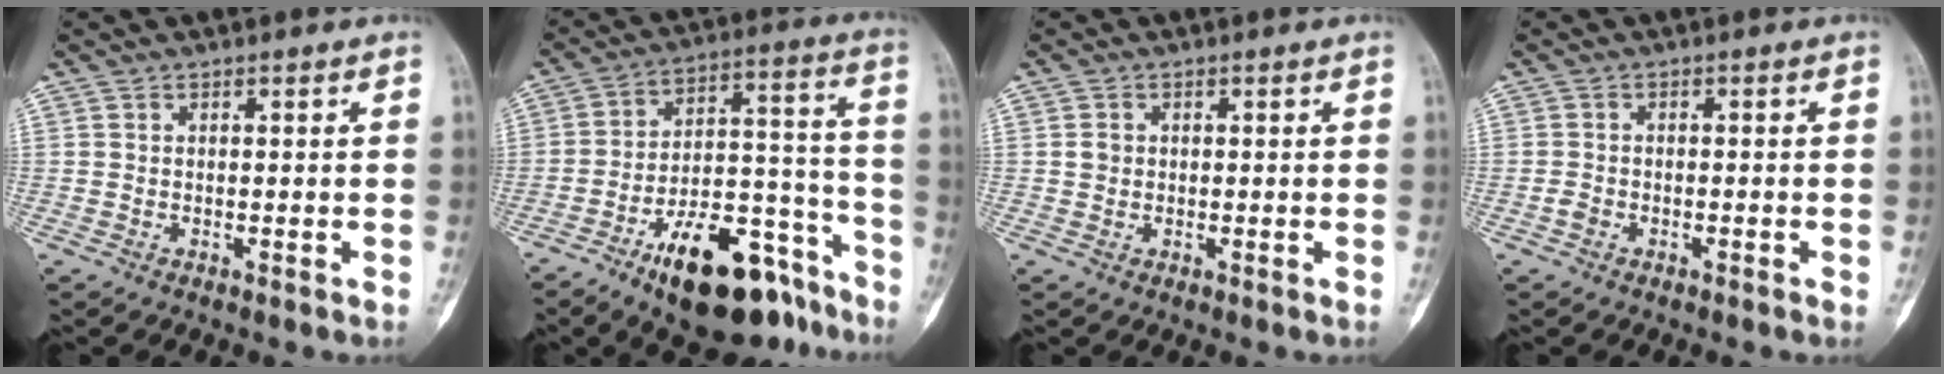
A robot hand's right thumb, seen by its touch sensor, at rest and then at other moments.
{"total": 21.5, "force": [-14.0, 9.0, 13.7], "torque": [-0.159, 0.100, -0.220]}
{"total": 1.7, "force": [0.1, 1.5, 0.6], "torque": [0.000, 0.004, 0.002]}
{"total": 1.7, "force": [-0.9, 1.2, 0.8], "torque": [-0.008, 0.005, -0.019]}